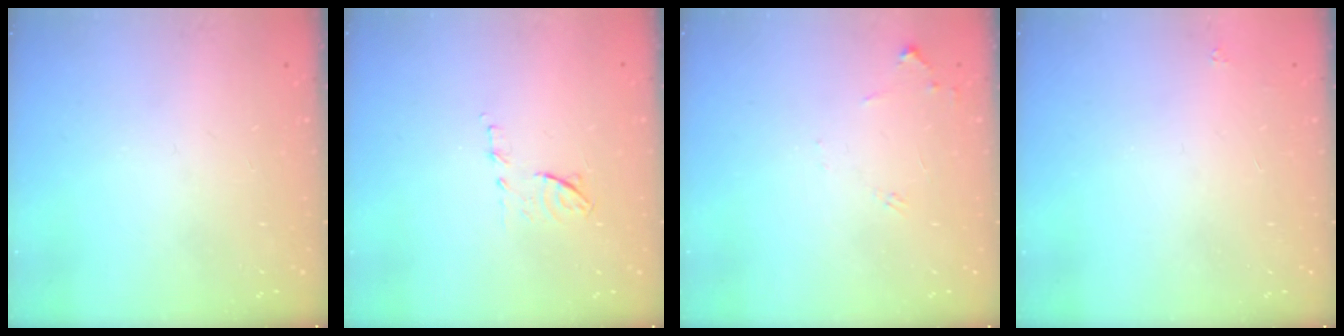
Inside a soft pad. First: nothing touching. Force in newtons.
{"total": 6.8, "press": 6.8, "slide": 0.9}
{"total": 6.3, "press": 6.3, "slide": 0.8}
{"total": 1.6, "press": 1.5, "slide": 0.2}